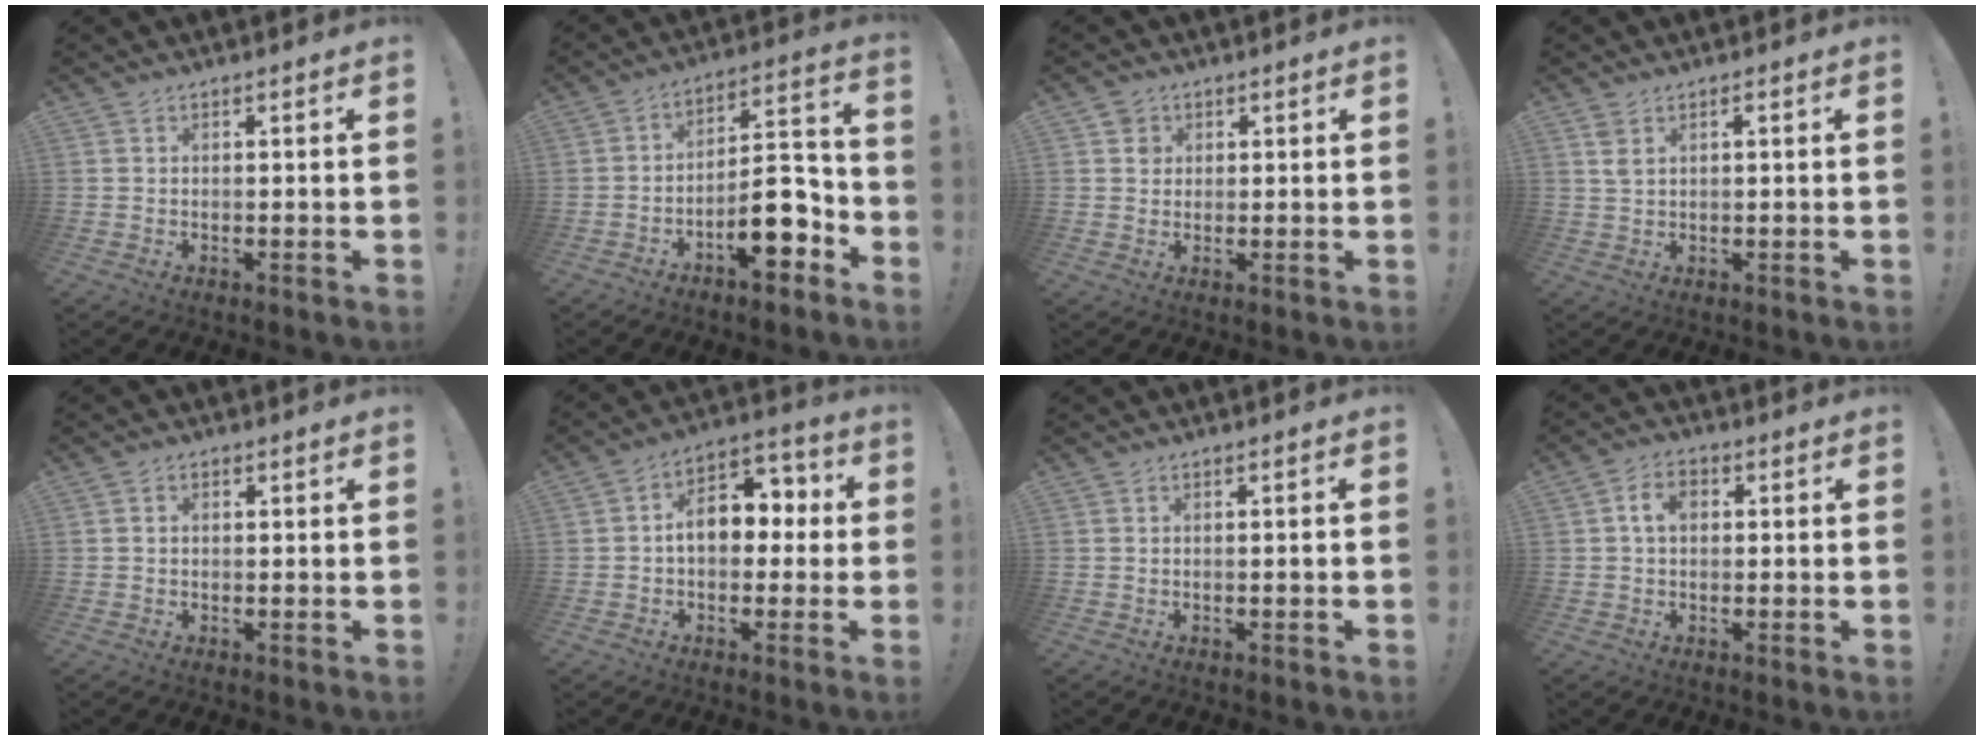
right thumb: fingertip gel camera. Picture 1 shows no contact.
{"total": 13.1, "force": [-6.4, 5.8, 9.8], "torque": [-0.120, 0.045, -0.103]}
{"total": 3.2, "force": [1.0, 3.0, 0.7], "torque": [-0.009, 0.003, 0.017]}
{"total": 2.5, "force": [1.1, 1.4, 1.8], "torque": [-0.036, 0.003, 0.018]}
{"total": 1.2, "force": [-0.3, 0.9, 0.6], "torque": [-0.009, 0.003, -0.005]}
{"total": 11.2, "force": [0.6, 8.0, 7.8], "torque": [-0.110, 0.016, 0.017]}
{"total": 1.1, "force": [-0.5, -0.2, 1.0], "torque": [-0.017, 0.001, -0.008]}
{"total": 5.1, "force": [1.2, 3.7, 3.3], "torque": [-0.051, 0.009, 0.021]}